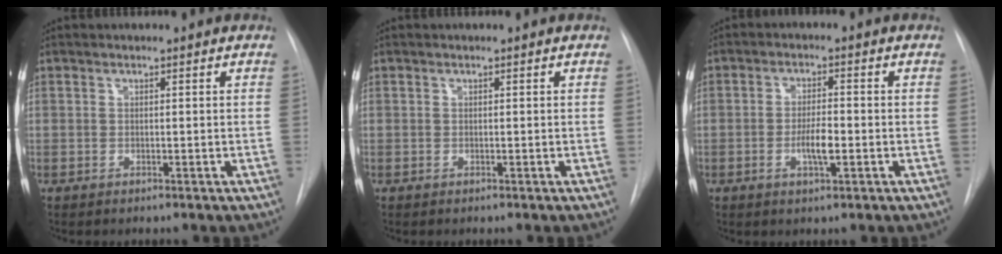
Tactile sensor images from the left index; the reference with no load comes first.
{"total": 0.0}
{"total": 4.1, "force": [-1.2, 1.0, 3.8], "torque": [-0.071, -0.001, -0.020]}